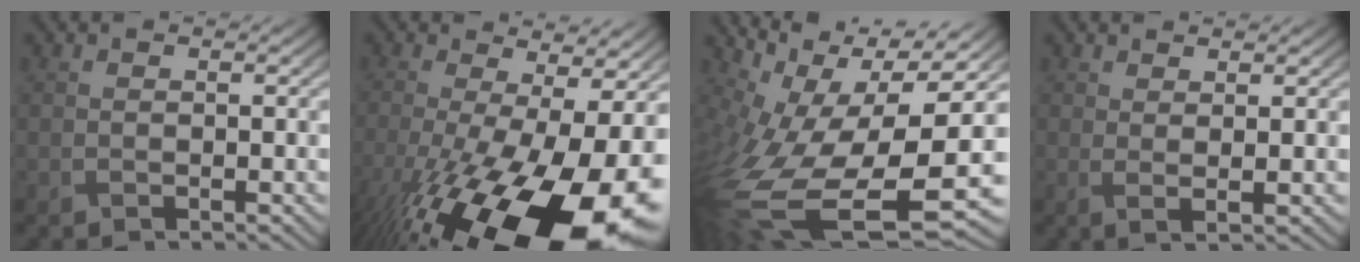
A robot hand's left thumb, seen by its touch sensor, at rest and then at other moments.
{"total": 20.2, "force": [-7.7, 8.1, 16.8], "torque": [-0.302, -0.069, -0.101]}
{"total": 16.4, "force": [-2.7, 8.3, 13.8], "torque": [-0.286, -0.052, -0.021]}
{"total": 2.1, "force": [0.9, 0.5, 1.9], "torque": [-0.036, -0.006, 0.017]}